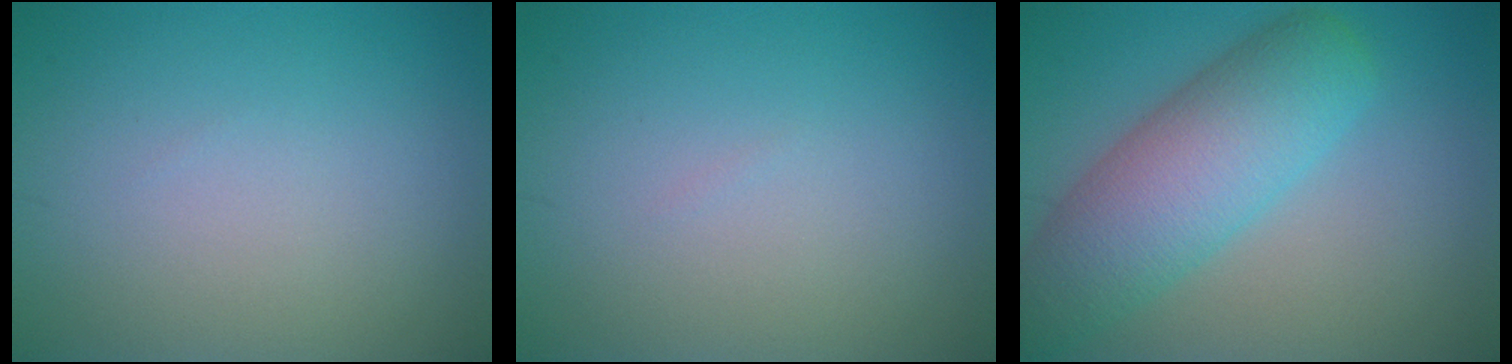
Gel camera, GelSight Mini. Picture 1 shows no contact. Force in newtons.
{"total": 0.0}
{"total": 7.7, "press": 7.7, "slide": 0.3}